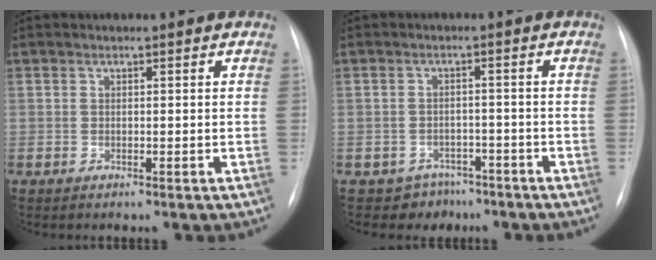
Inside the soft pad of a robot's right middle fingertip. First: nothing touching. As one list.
[{"total": 4.6, "force": [-3.4, 3.0, -0.5], "torque": [0.013, 0.013, -0.046]}]